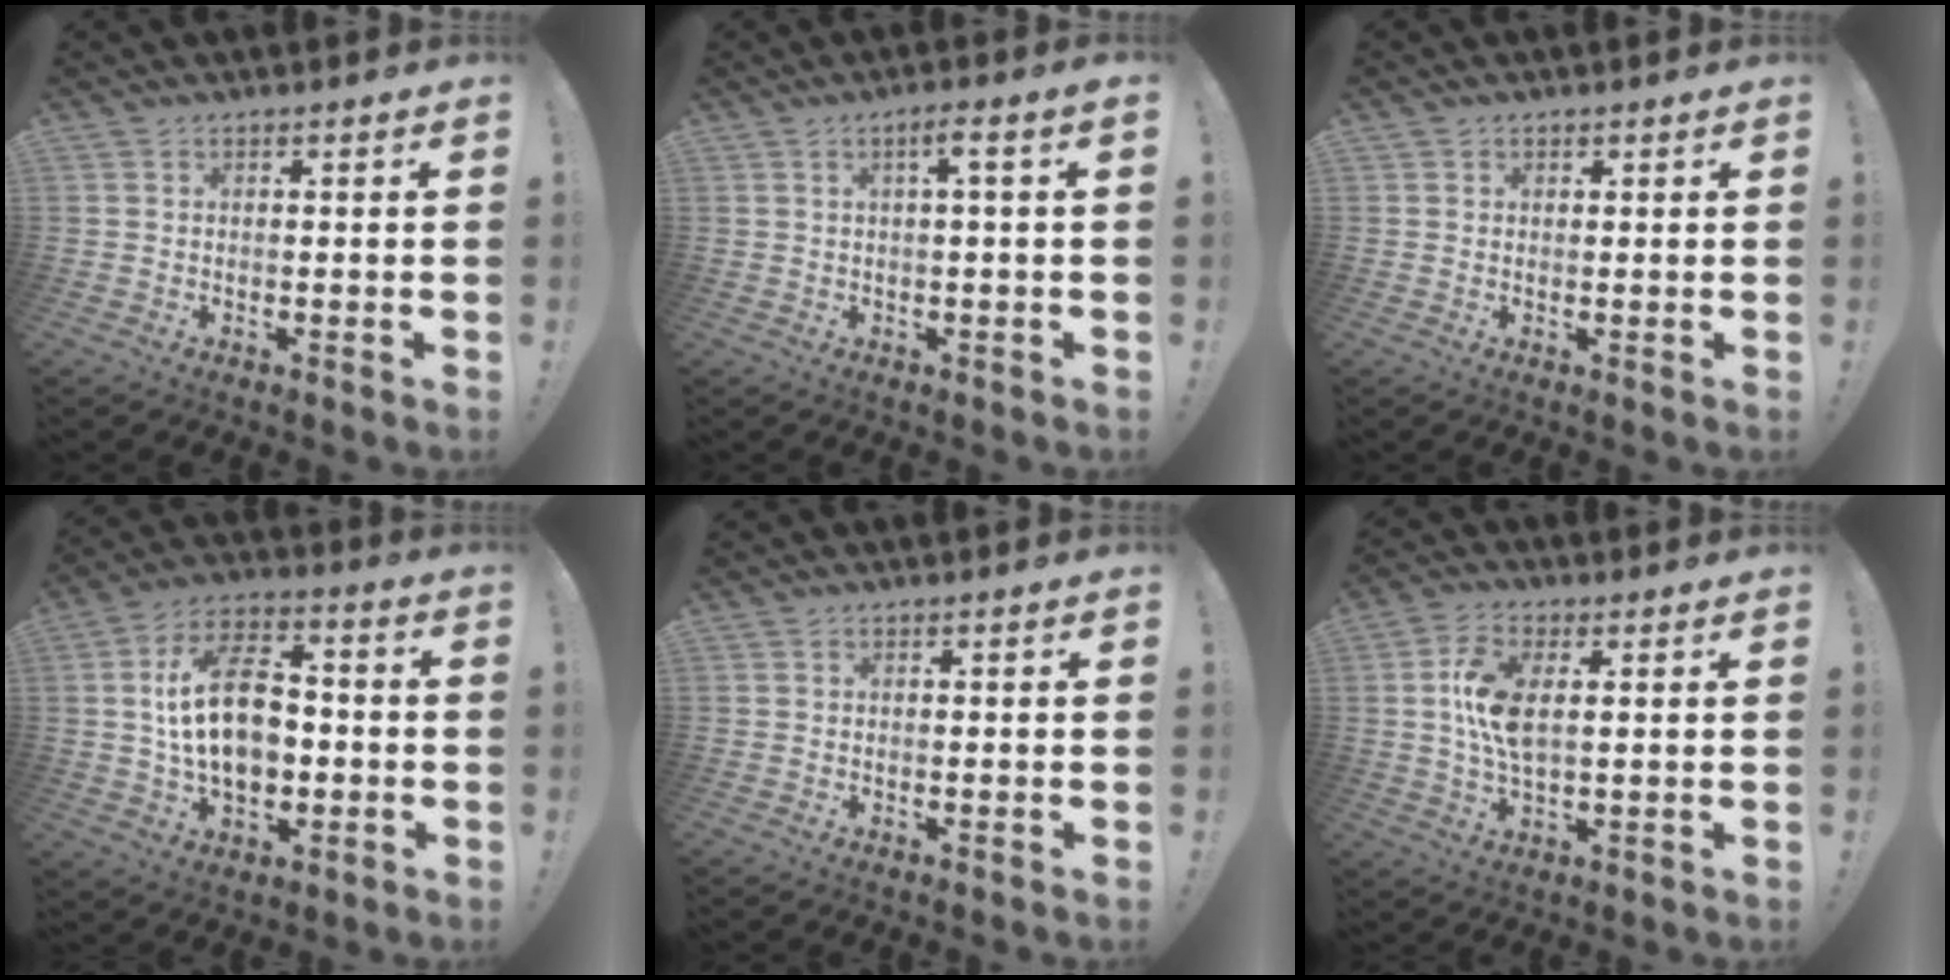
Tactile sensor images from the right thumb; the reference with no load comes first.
{"total": 3.6, "force": [0.8, -0.3, 3.4], "torque": [-0.053, -0.004, 0.006]}
{"total": 1.0, "force": [0.7, 0.8, 0.1], "torque": [0.004, -0.003, 0.012]}
{"total": 18.6, "force": [-0.4, 11.9, 14.3], "torque": [-0.245, 0.011, -0.006]}
{"total": 0.0}
{"total": 10.5, "force": [1.6, 5.2, 9.0], "torque": [-0.168, -0.009, 0.025]}